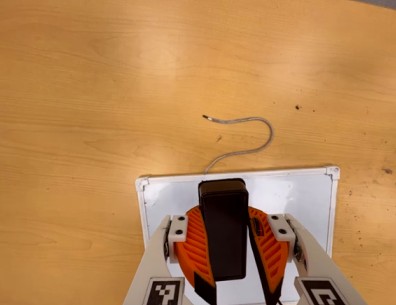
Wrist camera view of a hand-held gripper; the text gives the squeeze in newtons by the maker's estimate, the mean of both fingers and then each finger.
{"total": 10.8, "left": 9.8, "right": 11.9}